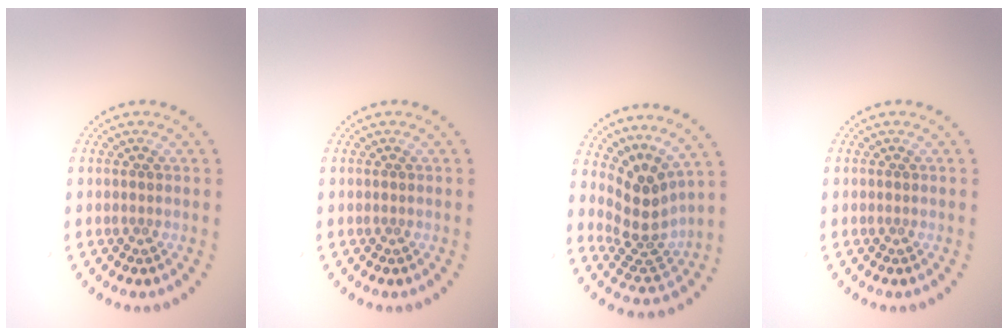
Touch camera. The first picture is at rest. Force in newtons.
{"total": 0.0}
{"total": 3.8, "press": 2.7, "slide": 2.6}
{"total": 0.0}